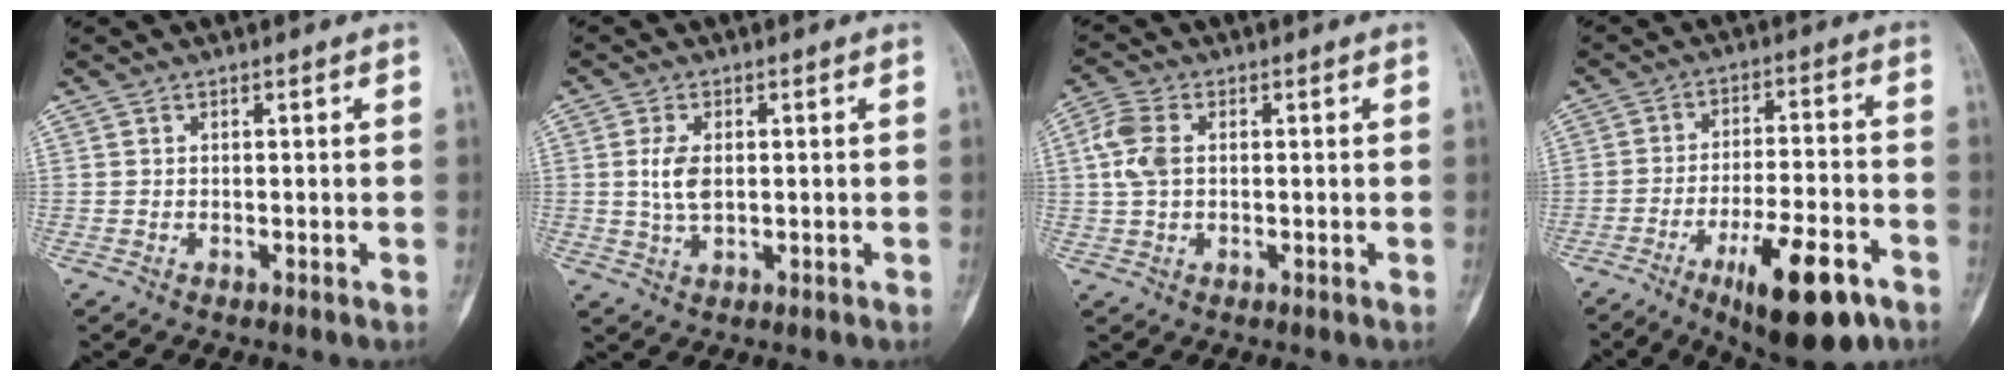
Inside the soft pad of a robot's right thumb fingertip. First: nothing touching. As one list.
[{"total": 4.7, "force": [0.4, 2.6, 3.9], "torque": [-0.080, -0.003, 0.008]}, {"total": 5.8, "force": [0.6, 3.7, 4.4], "torque": [-0.112, 0.011, 0.006]}, {"total": 16.4, "force": [-8.7, 5.1, 13.0], "torque": [-0.196, 0.042, -0.128]}]